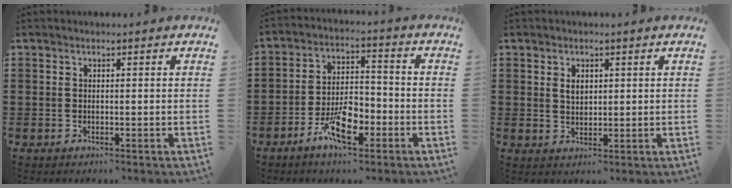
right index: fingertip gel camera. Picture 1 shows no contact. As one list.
[{"total": 8.5, "force": [-4.6, 3.6, 6.2], "torque": [-0.129, 0.003, -0.084]}, {"total": 2.0, "force": [0.8, 1.3, 1.3], "torque": [-0.030, 0.005, 0.014]}]